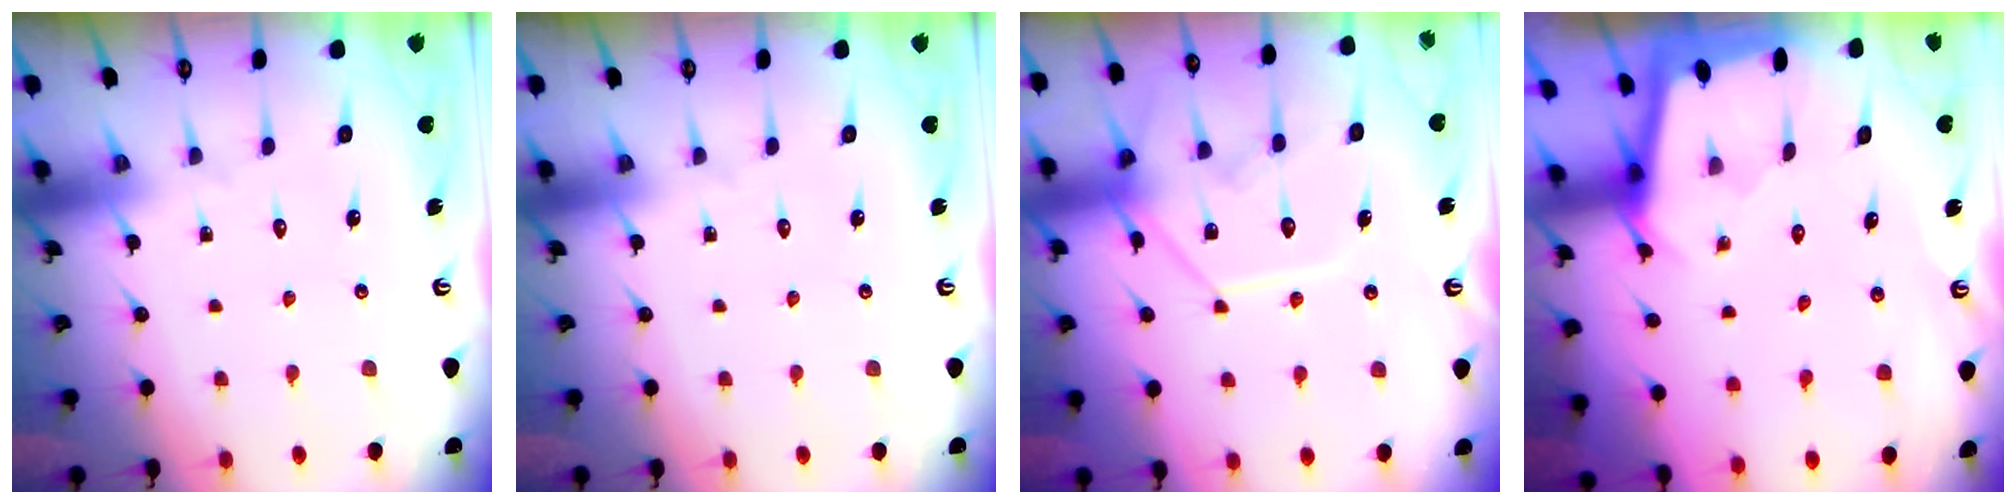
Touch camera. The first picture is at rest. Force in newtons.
{"total": 0.0}
{"total": 12.4, "press": 12.4, "slide": 1.2}
{"total": 1.7, "press": 1.7, "slide": 0.2}